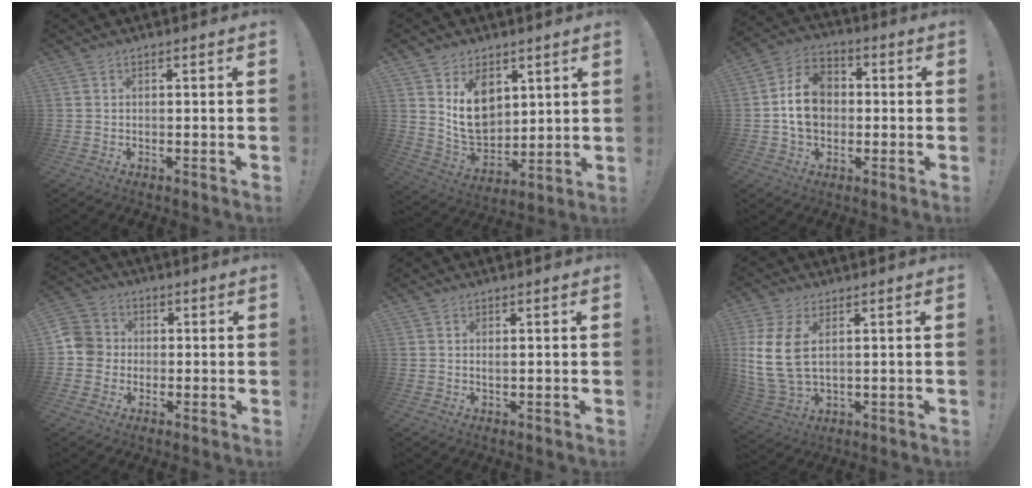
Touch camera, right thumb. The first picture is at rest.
{"total": 12.7, "force": [5.2, 9.6, 6.5], "torque": [-0.098, -0.040, 0.104]}
{"total": 13.0, "force": [-0.1, 10.5, 7.7], "torque": [-0.128, 0.014, 0.001]}
{"total": 7.4, "force": [-0.8, 7.0, 2.0], "torque": [-0.042, 0.021, -0.011]}
{"total": 0.6, "force": [0.4, 0.1, 0.5], "torque": [-0.010, 0.002, 0.006]}
{"total": 11.4, "force": [2.8, 6.1, 9.2], "torque": [-0.184, -0.014, 0.058]}